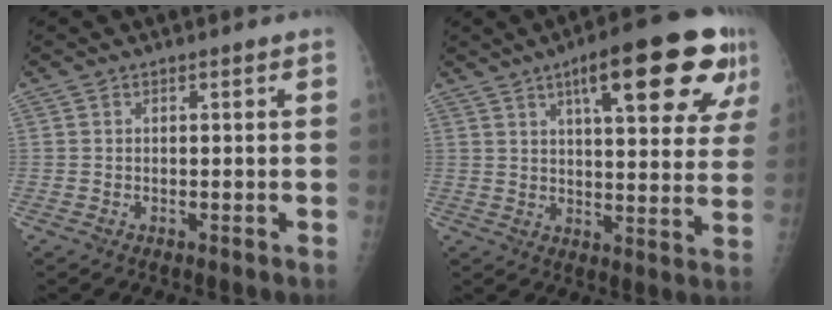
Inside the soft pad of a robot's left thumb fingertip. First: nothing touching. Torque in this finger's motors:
{"motor_torque": [2.88, 2.13, 1.63, -0.81, 0.15]}